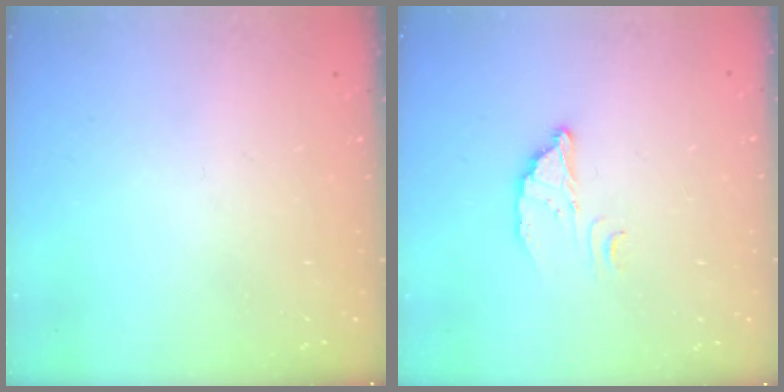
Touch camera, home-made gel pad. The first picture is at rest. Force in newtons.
{"total": 3.4, "press": 3.4, "slide": 0.1}